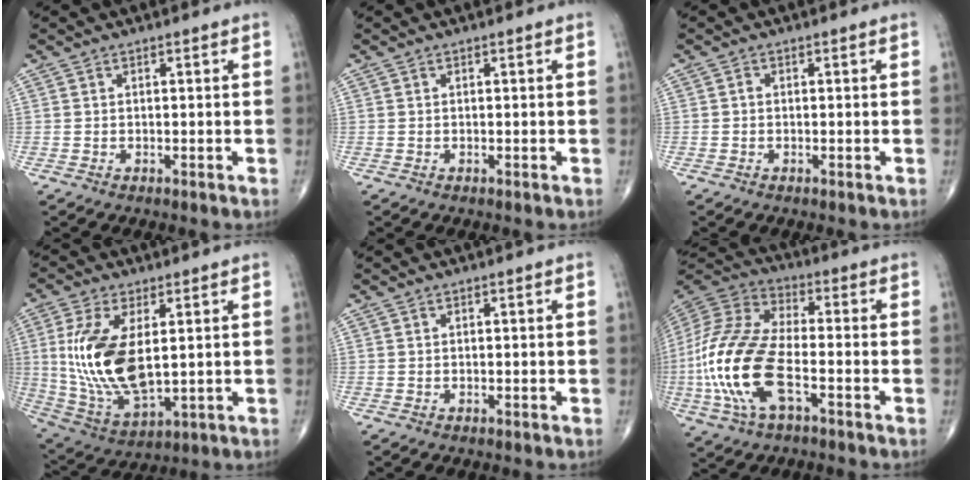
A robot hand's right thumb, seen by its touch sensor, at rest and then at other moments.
{"total": 0.0}
{"total": 0.6, "force": [-0.1, 0.4, 0.3], "torque": [-0.003, 0.001, -0.006]}
{"total": 17.0, "force": [2.1, 8.0, 14.8], "torque": [-0.302, -0.019, 0.056]}
{"total": 0.0}
{"total": 20.0, "force": [-5.5, 8.9, 17.0], "torque": [-0.385, 0.019, -0.103]}